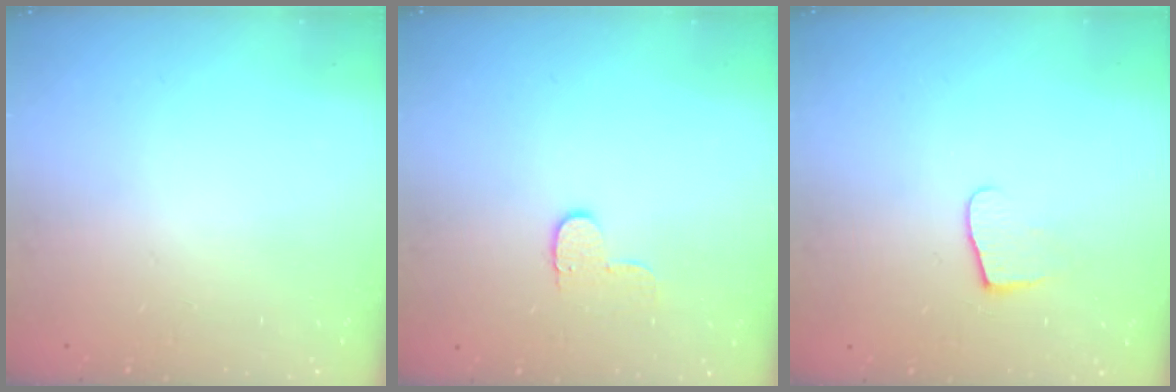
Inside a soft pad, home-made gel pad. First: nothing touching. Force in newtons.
{"total": 5.2, "press": 5.1, "slide": 0.6}
{"total": 5.4, "press": 5.4, "slide": 0.5}